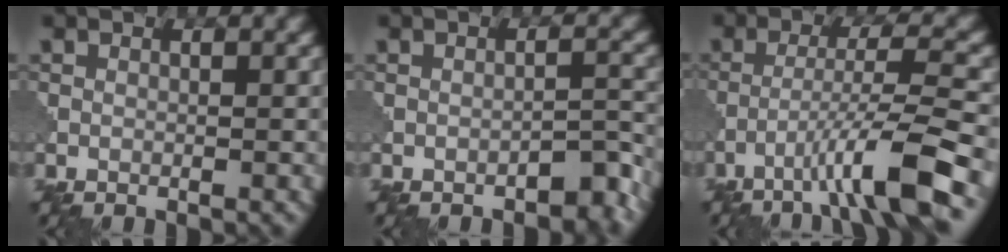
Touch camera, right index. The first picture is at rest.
{"total": 2.0, "force": [-1.8, 0.3, 0.8], "torque": [-0.009, 0.009, -0.027]}
{"total": 6.7, "force": [-3.8, 0.3, 5.5], "torque": [-0.084, 0.015, -0.072]}